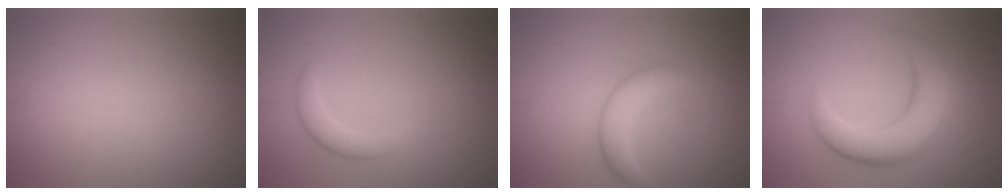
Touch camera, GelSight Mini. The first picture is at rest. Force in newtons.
{"total": 1.8, "press": 1.8, "slide": 0.1}
{"total": 2.4, "press": 2.4, "slide": 0.1}
{"total": 6.6, "press": 6.5, "slide": 0.5}